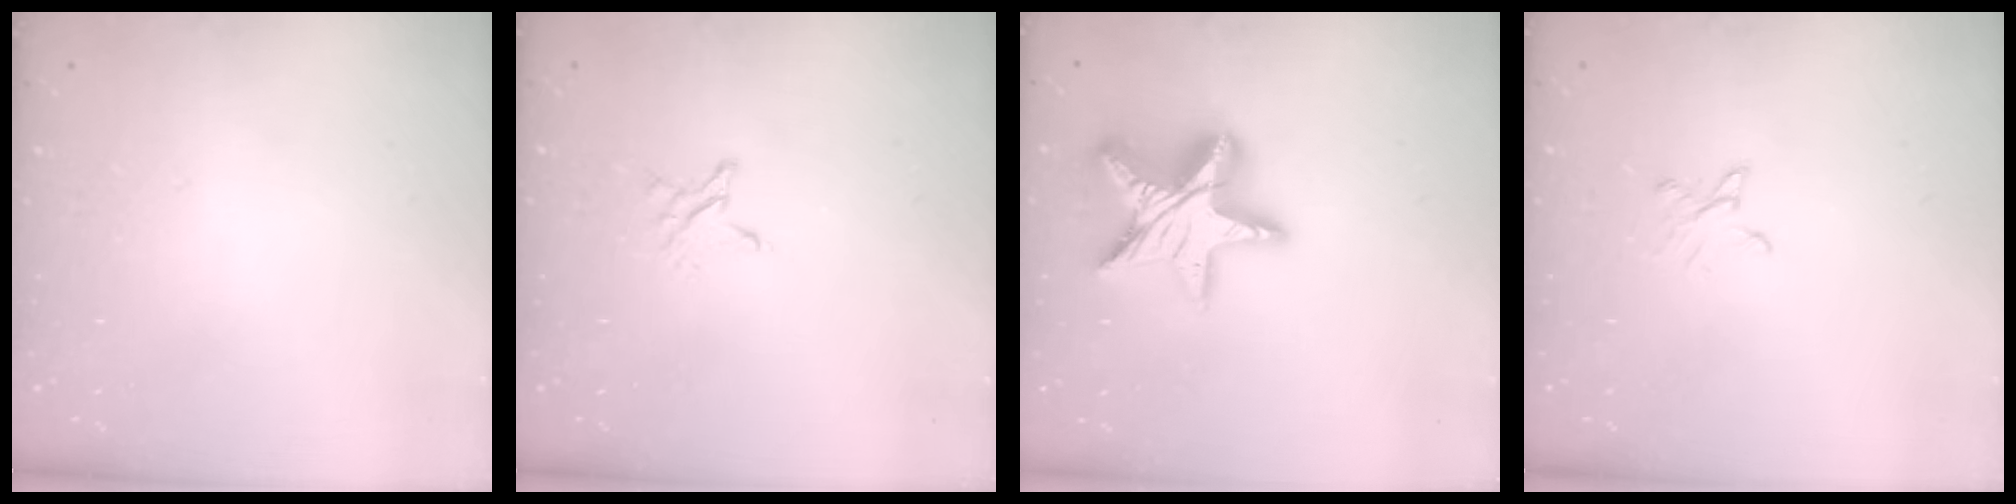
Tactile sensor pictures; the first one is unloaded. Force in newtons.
{"total": 2.3, "press": 2.3, "slide": 0.2}
{"total": 17.9, "press": 17.9, "slide": 1.4}
{"total": 3.6, "press": 3.6, "slide": 0.4}